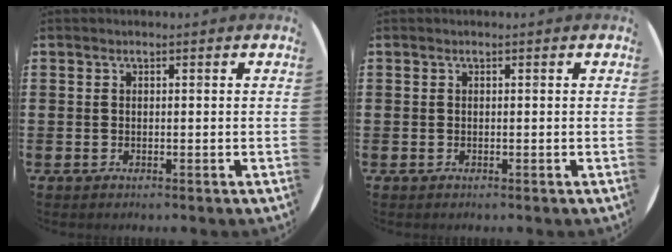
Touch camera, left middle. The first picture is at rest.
{"total": 0.0}